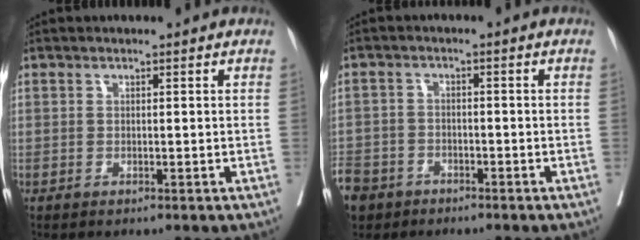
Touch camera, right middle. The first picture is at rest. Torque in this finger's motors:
{"motor_torque": [1.08, -1.06, 0.89, 0.09]}